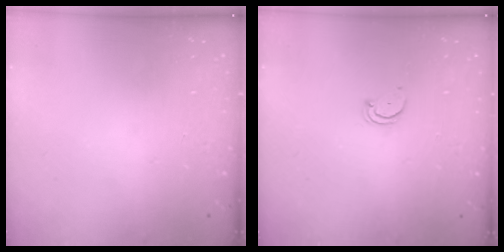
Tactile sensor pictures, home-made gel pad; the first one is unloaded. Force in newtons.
{"total": 2.7, "press": 2.7, "slide": 0.2}